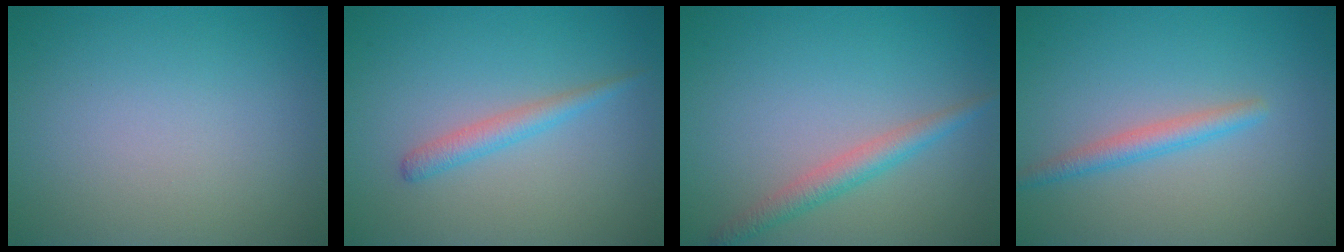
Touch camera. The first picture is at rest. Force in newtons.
{"total": 1.8, "press": 1.8, "slide": 0.0}
{"total": 2.4, "press": 2.4, "slide": 0.1}
{"total": 2.1, "press": 2.1, "slide": 0.1}